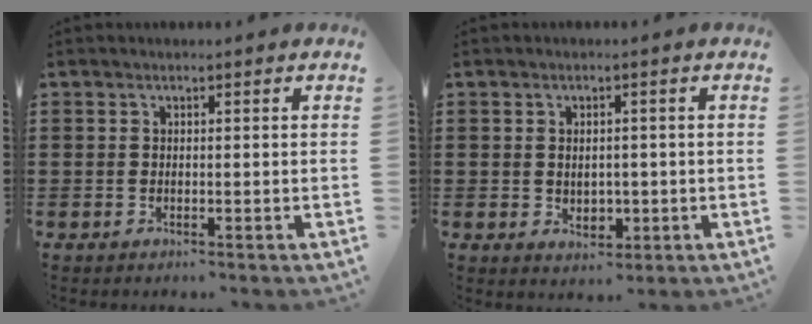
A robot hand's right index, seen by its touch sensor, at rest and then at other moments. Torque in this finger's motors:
{"motor_torque": [1.09, 1.04, 0.09, 0.02]}